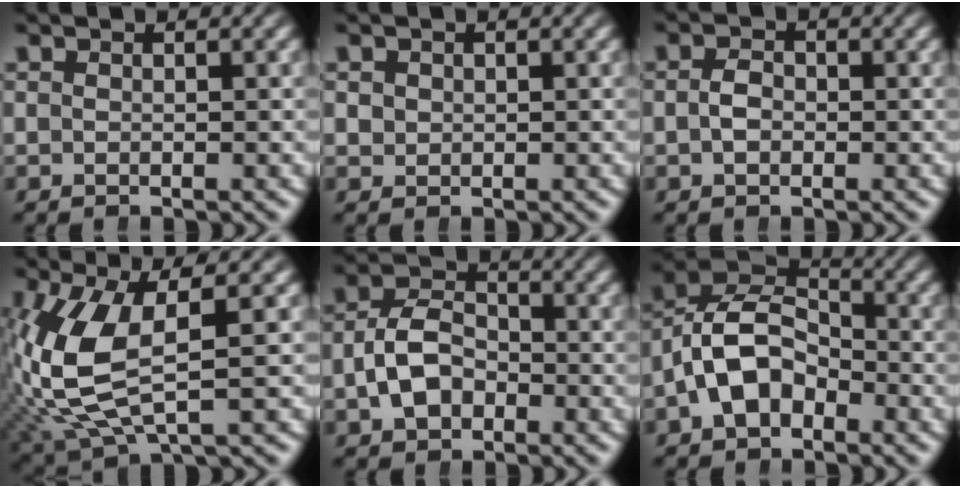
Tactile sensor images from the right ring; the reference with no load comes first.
{"total": 1.1, "force": [0.3, 1.1, 0.2], "torque": [-0.012, -0.010, 0.016]}
{"total": 1.7, "force": [-0.5, 1.3, 1.1], "torque": [-0.026, -0.006, -0.007]}
{"total": 7.5, "force": [-0.4, 4.0, 6.3], "torque": [-0.157, -0.023, 0.015]}
{"total": 5.2, "force": [-1.5, 3.9, 3.0], "torque": [-0.055, -0.010, -0.020]}
{"total": 9.7, "force": [-0.1, 8.1, 5.3], "torque": [-0.115, -0.011, -0.012]}